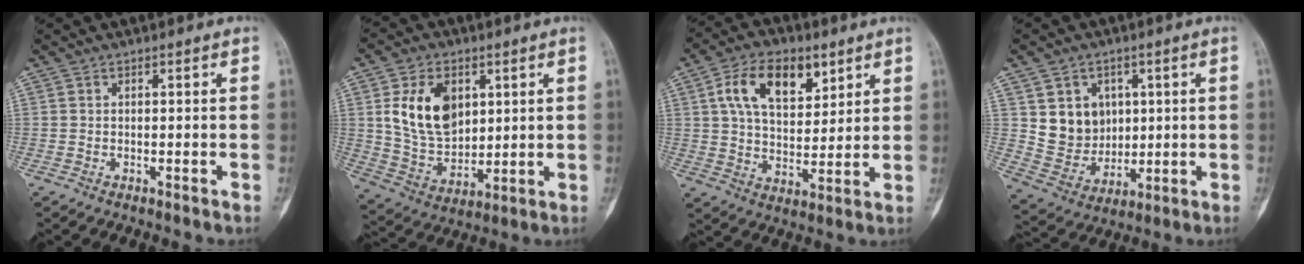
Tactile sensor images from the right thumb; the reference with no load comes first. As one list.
[{"total": 14.1, "force": [4.1, 9.6, 9.6], "torque": [-0.142, -0.019, 0.087]}, {"total": 13.8, "force": [6.0, 7.9, 9.5], "torque": [-0.130, -0.016, 0.108]}, {"total": 10.3, "force": [2.7, 8.9, 4.3], "torque": [-0.033, -0.015, 0.065]}]